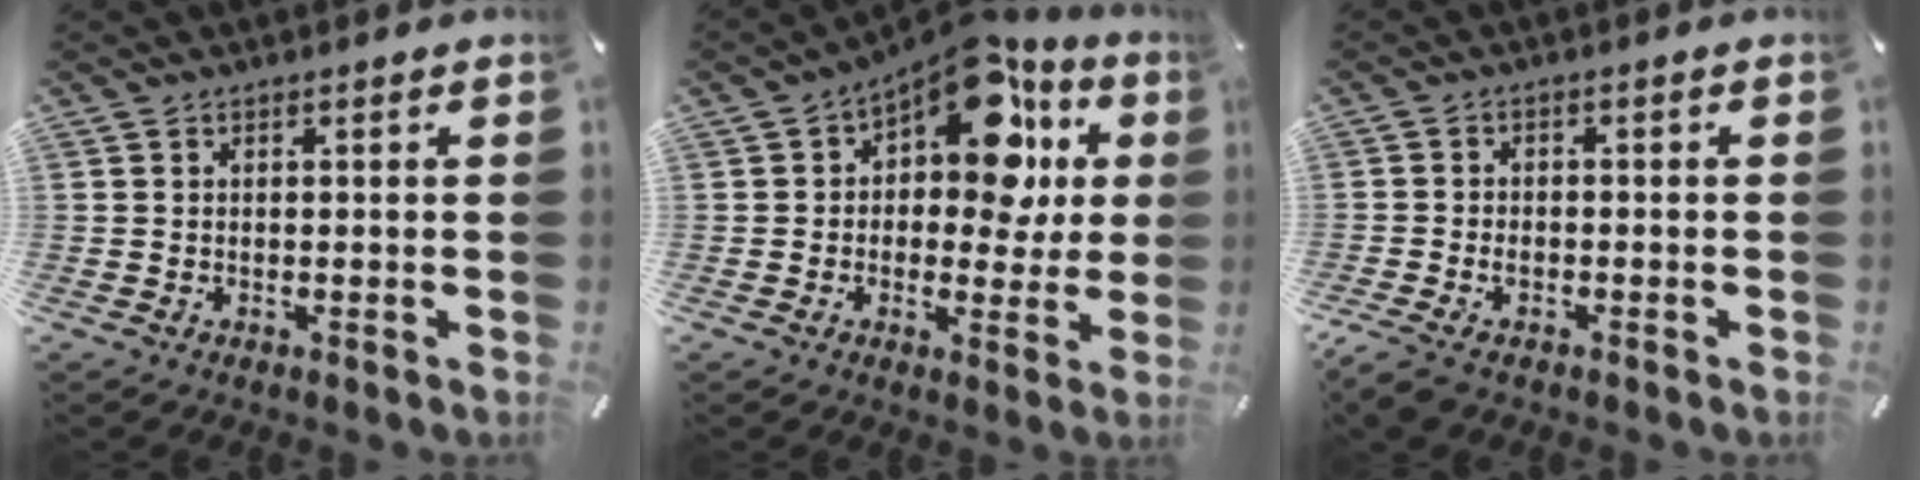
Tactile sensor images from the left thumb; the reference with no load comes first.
{"total": 14.0, "force": [6.5, 8.1, 9.4], "torque": [-0.140, -0.046, 0.115]}
{"total": 3.7, "force": [-1.8, 2.5, 2.0], "torque": [-0.048, 0.005, -0.037]}